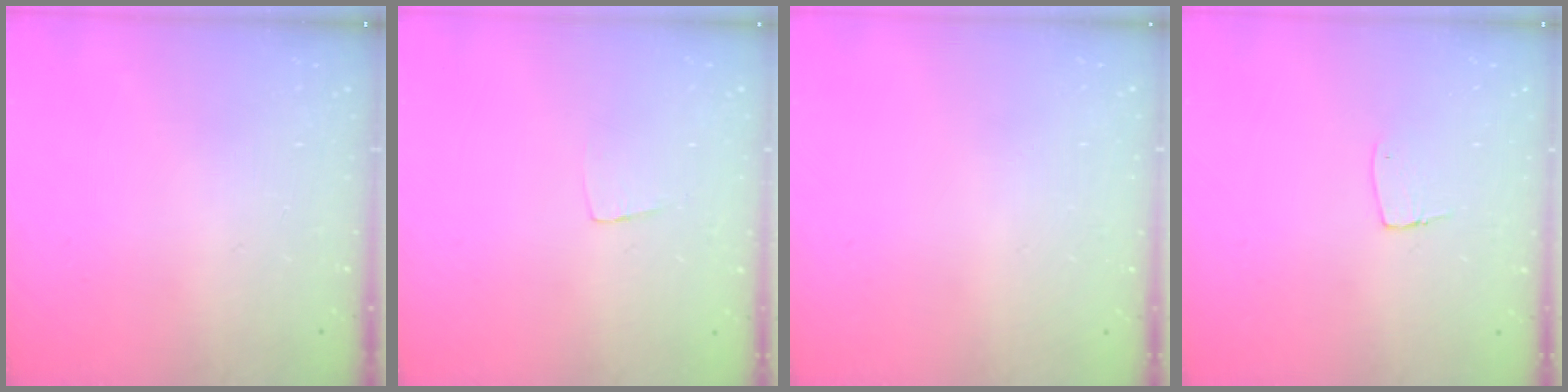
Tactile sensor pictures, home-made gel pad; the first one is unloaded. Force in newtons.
{"total": 3.5, "press": 3.5, "slide": 0.2}
{"total": 0.0}
{"total": 5.6, "press": 5.5, "slide": 0.4}